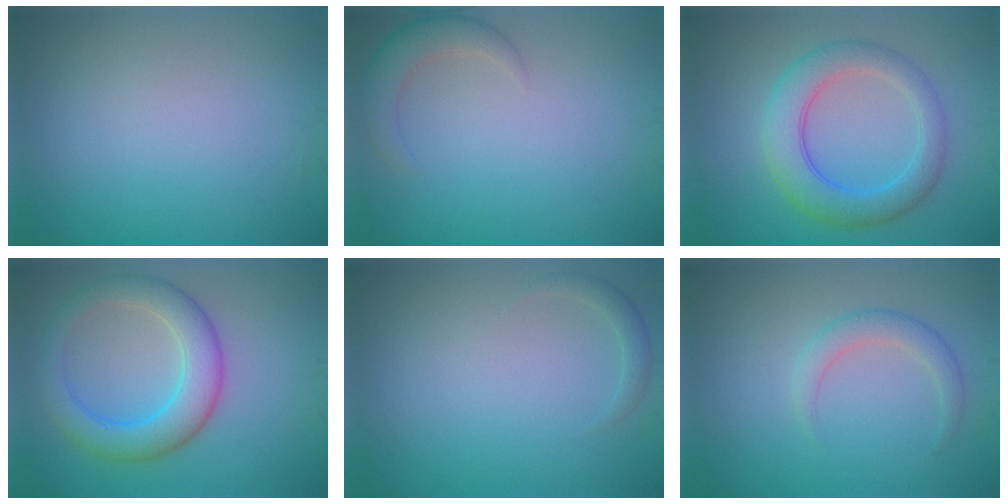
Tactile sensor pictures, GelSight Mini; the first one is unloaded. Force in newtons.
{"total": 2.9, "press": 2.9, "slide": 0.3}
{"total": 5.4, "press": 5.4, "slide": 0.3}
{"total": 5.7, "press": 5.7, "slide": 0.1}
{"total": 1.1, "press": 1.1, "slide": 0.2}
{"total": 2.1, "press": 2.0, "slide": 0.2}